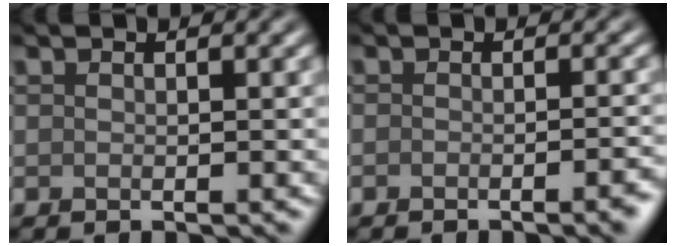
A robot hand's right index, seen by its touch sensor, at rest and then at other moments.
{"total": 2.0, "force": [-1.4, 0.2, 1.3], "torque": [-0.015, -0.001, -0.022]}